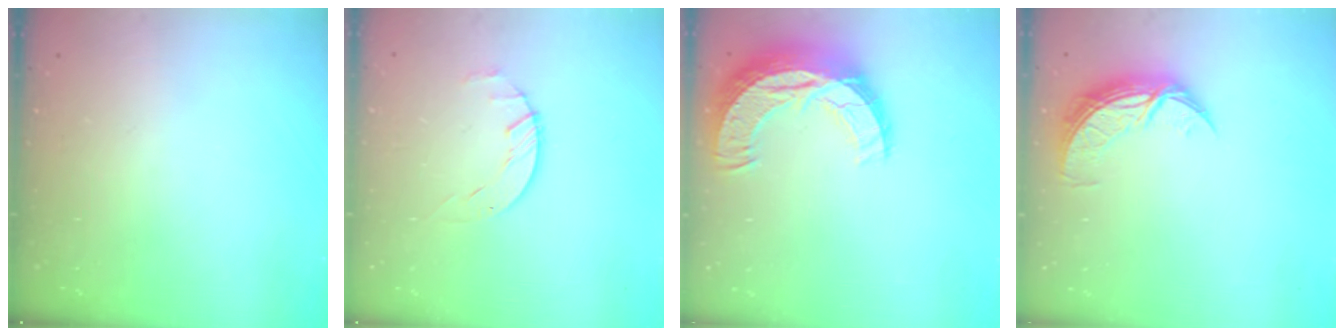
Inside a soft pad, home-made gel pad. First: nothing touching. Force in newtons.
{"total": 1.8, "press": 1.8, "slide": 0.3}
{"total": 15.9, "press": 15.9, "slide": 0.9}
{"total": 9.6, "press": 9.6, "slide": 1.0}